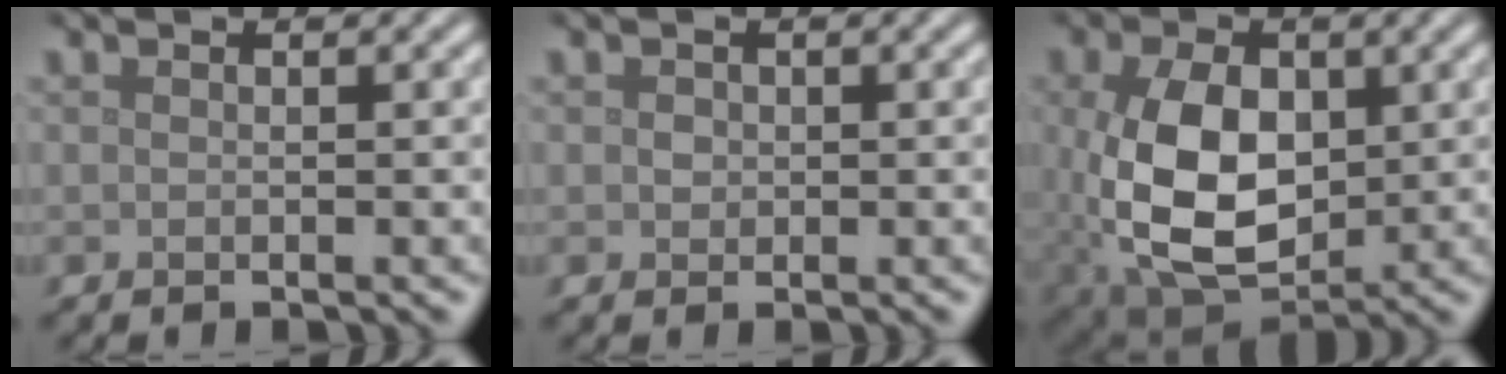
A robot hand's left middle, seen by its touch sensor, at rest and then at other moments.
{"total": 0.8, "force": [0.2, 0.7, 0.2], "torque": [-0.002, -0.002, 0.002]}
{"total": 10.8, "force": [-0.1, 7.0, 8.2], "torque": [-0.184, -0.018, 0.013]}